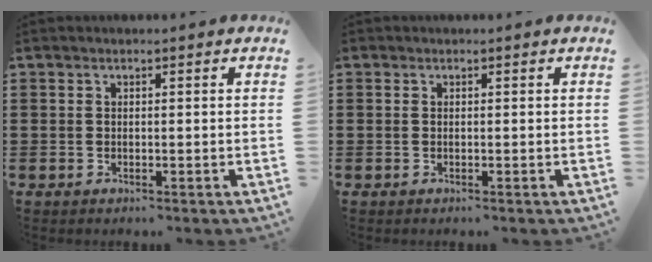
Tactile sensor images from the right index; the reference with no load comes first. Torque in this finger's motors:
{"motor_torque": [0.43, 0.42, 0.10, 0.04]}